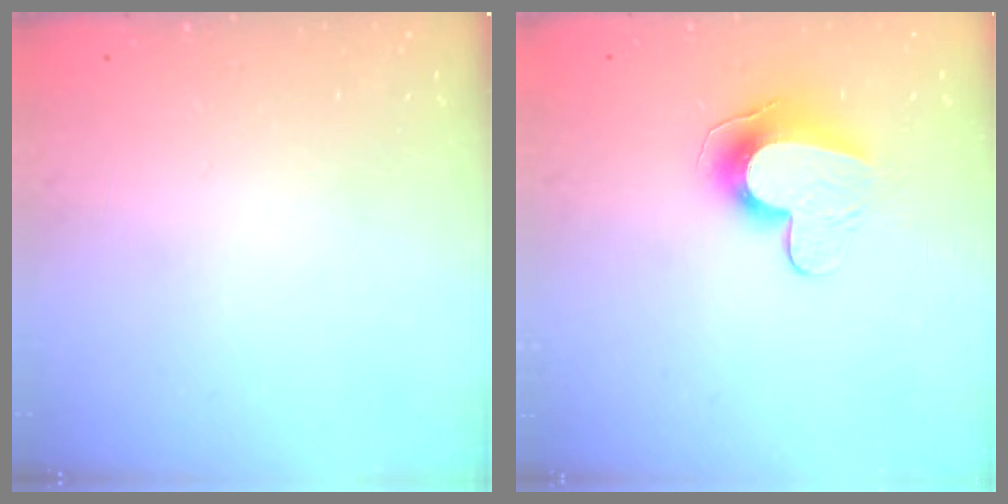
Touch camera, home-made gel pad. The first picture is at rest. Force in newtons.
{"total": 11.8, "press": 11.8, "slide": 0.6}